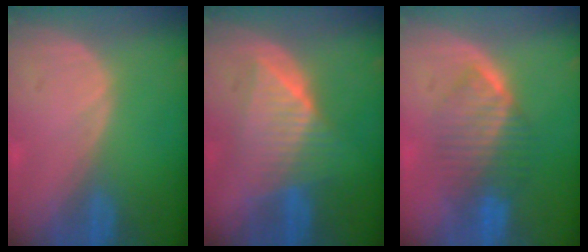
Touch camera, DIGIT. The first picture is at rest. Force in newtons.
{"total": 7.1, "press": 7.1, "slide": 0.2}
{"total": 6.6, "press": 6.5, "slide": 1.0}